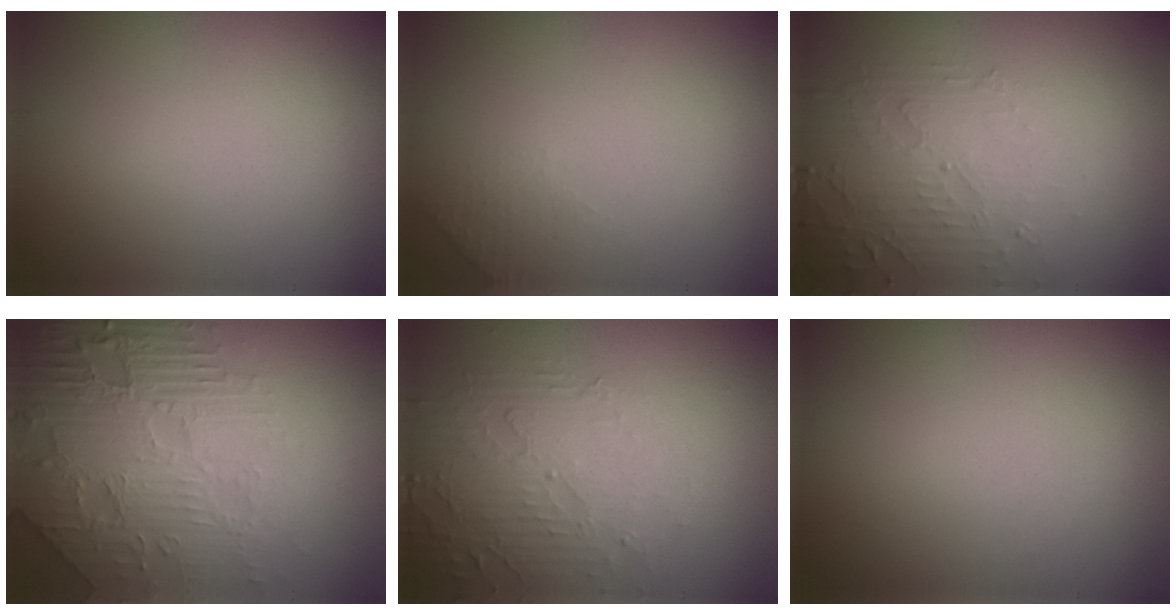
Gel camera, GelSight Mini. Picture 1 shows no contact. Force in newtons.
{"total": 1.3, "press": 1.2, "slide": 0.3}
{"total": 3.8, "press": 3.4, "slide": 1.8}
{"total": 7.1, "press": 5.8, "slide": 4.1}
{"total": 4.4, "press": 3.1, "slide": 3.1}
{"total": 0.0}